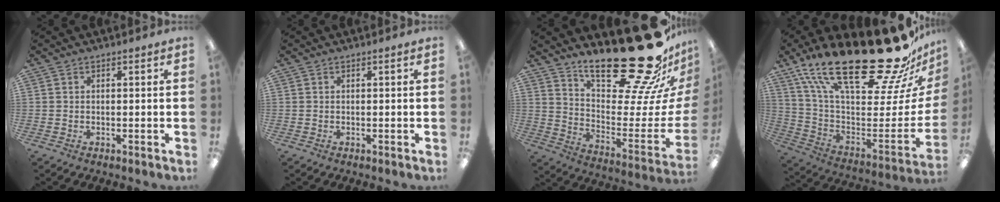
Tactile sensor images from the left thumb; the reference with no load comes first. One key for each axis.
{"total": 0.0}
{"total": 32.4, "fx": 23.2, "fy": 10.9, "fz": 19.8, "tx": -0.255, "ty": -0.171, "tz": 0.394}
{"total": 32.6, "fx": 22.6, "fy": 11.2, "fz": 20.7, "tx": -0.301, "ty": -0.172, "tz": 0.408}